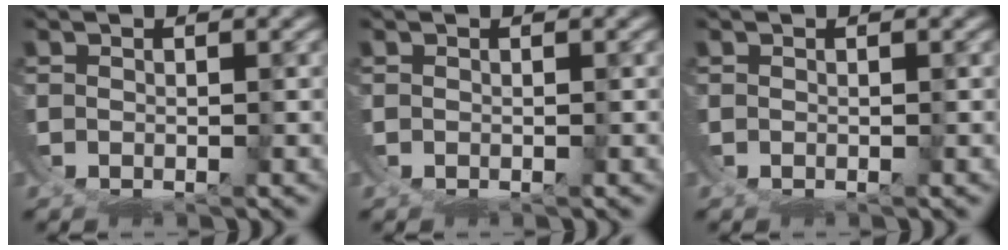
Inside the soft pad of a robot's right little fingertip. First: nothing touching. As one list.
[{"total": 0.0}, {"total": 0.0}]